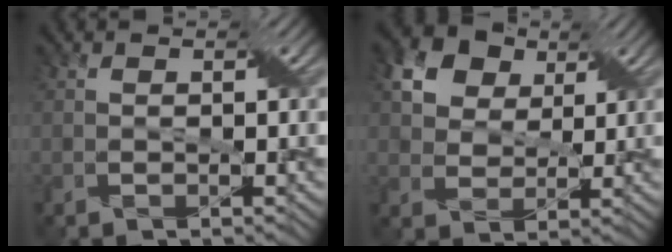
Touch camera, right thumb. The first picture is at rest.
{"total": 9.8, "force": [5.0, 7.0, 4.6], "torque": [-0.142, 0.022, 0.093]}